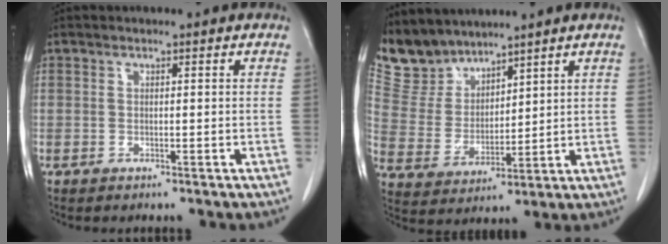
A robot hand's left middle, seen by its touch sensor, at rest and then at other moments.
{"total": 7.7, "force": [7.2, 2.9, 0.2], "torque": [-0.019, 0.010, 0.164]}